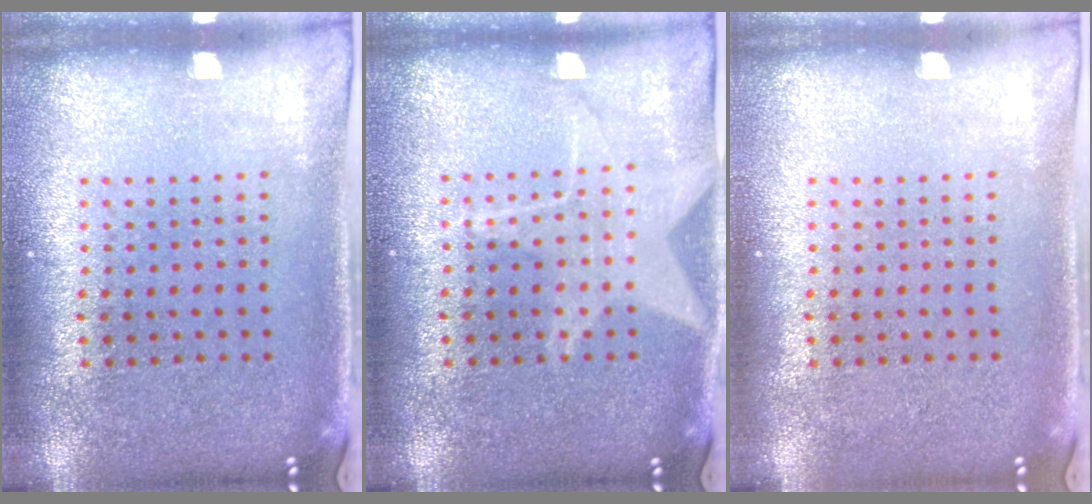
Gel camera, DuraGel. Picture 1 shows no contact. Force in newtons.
{"total": 2.3, "press": 2.3, "slide": 0.3}
{"total": 0.0}